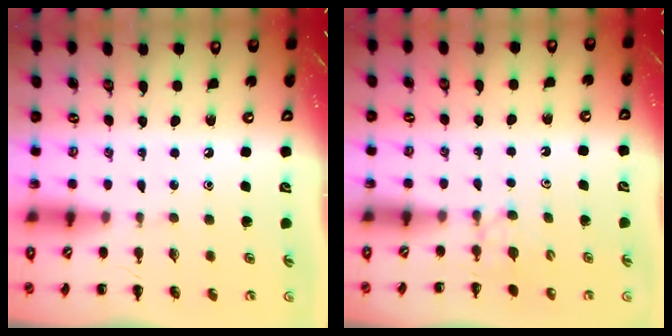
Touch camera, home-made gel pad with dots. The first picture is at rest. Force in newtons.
{"total": 2.6, "press": 2.4, "slide": 1.1}